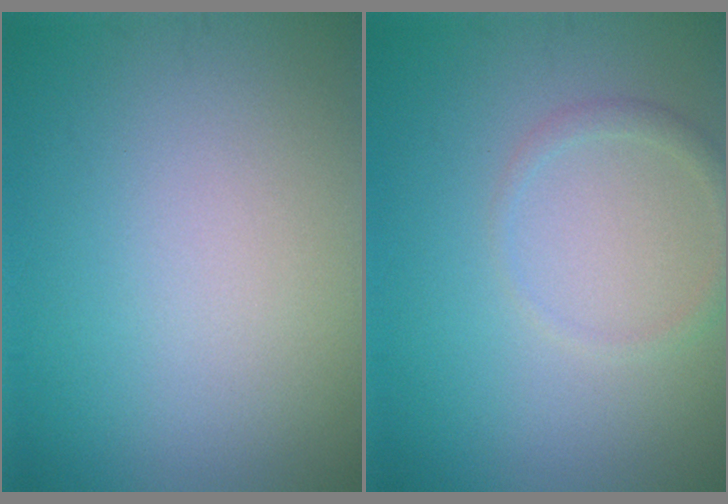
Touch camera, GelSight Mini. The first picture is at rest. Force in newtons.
{"total": 1.3, "press": 1.3, "slide": 0.0}